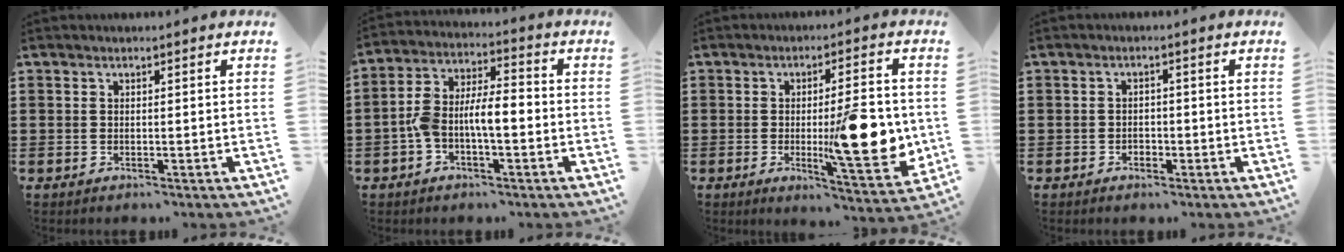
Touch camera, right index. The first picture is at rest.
{"total": 7.0, "force": [-1.9, 3.0, 6.0], "torque": [-0.125, 0.008, -0.040]}
{"total": 14.0, "force": [-1.3, 3.8, 13.5], "torque": [-0.179, -0.012, -0.018]}
{"total": 1.3, "force": [-0.7, 0.9, 0.5], "torque": [-0.013, -0.001, -0.016]}